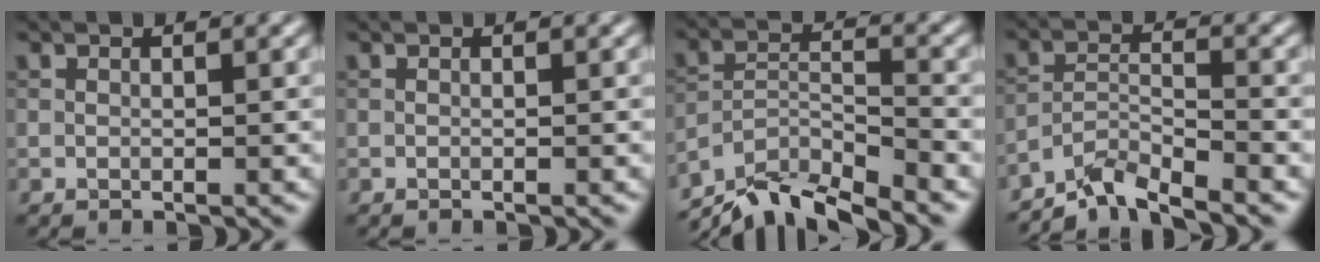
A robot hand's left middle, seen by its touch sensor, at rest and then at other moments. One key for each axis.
{"total": 0.0}
{"total": 8.1, "fx": -7.2, "fy": 1.7, "fz": 3.2, "tx": -0.059, "ty": -0.006, "tz": -0.126}
{"total": 5.0, "fx": -4.5, "fy": 0.7, "fz": 2.1, "tx": -0.035, "ty": -0.002, "tz": -0.088}